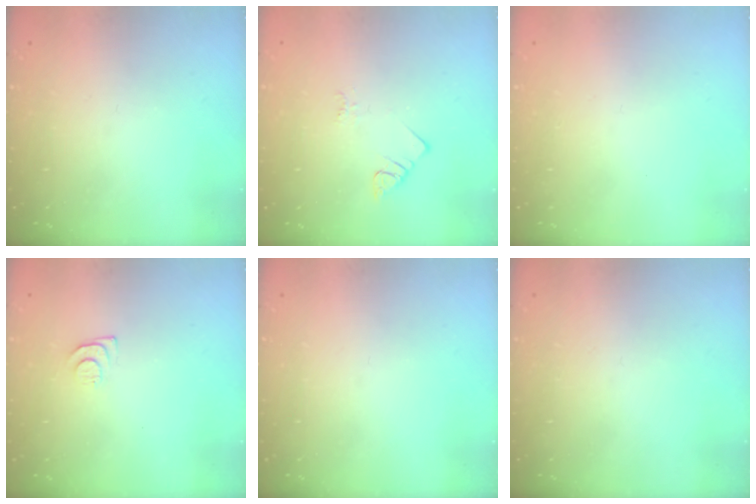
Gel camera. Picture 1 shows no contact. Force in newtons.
{"total": 2.3, "press": 2.3, "slide": 0.4}
{"total": 1.6, "press": 1.6, "slide": 0.1}
{"total": 4.6, "press": 4.6, "slide": 0.7}
{"total": 0.0}
{"total": 1.9, "press": 1.9, "slide": 0.1}